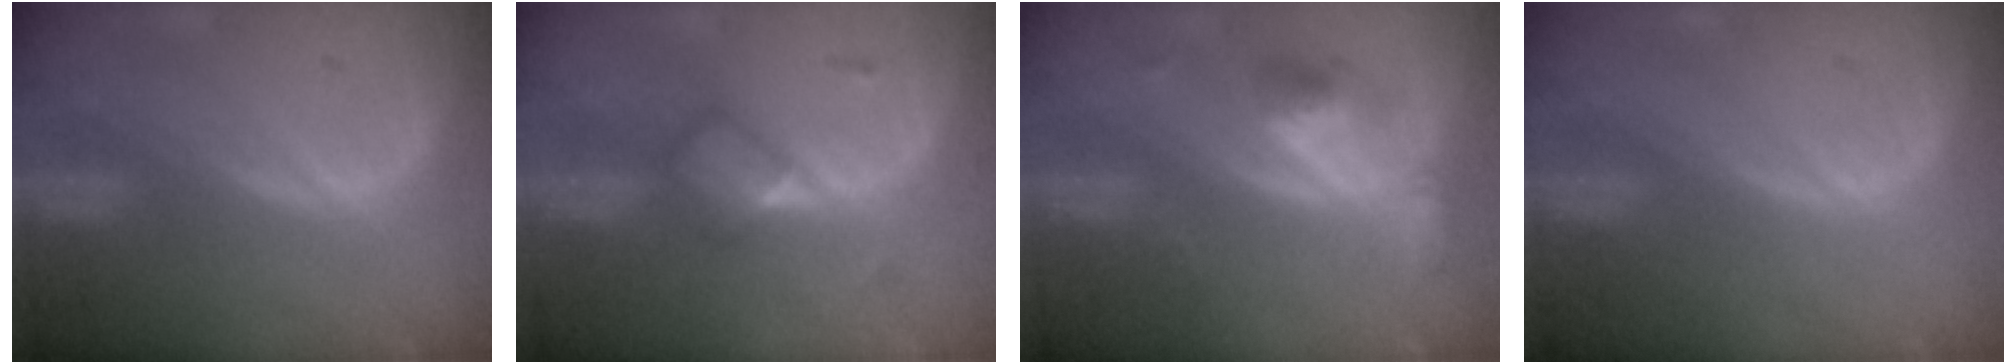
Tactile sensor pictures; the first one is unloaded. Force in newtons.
{"total": 4.8, "press": 4.2, "slide": 2.2}
{"total": 5.2, "press": 4.9, "slide": 1.7}
{"total": 0.0}